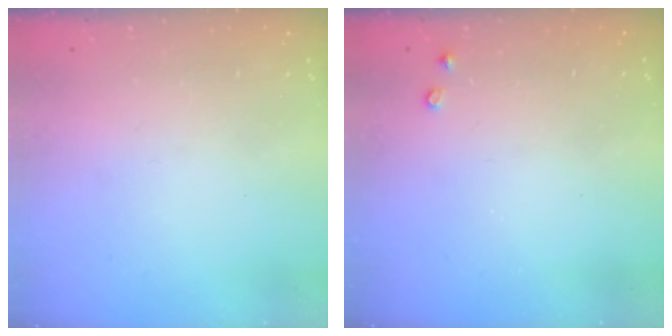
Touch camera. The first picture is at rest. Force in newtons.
{"total": 2.8, "press": 2.8, "slide": 0.5}